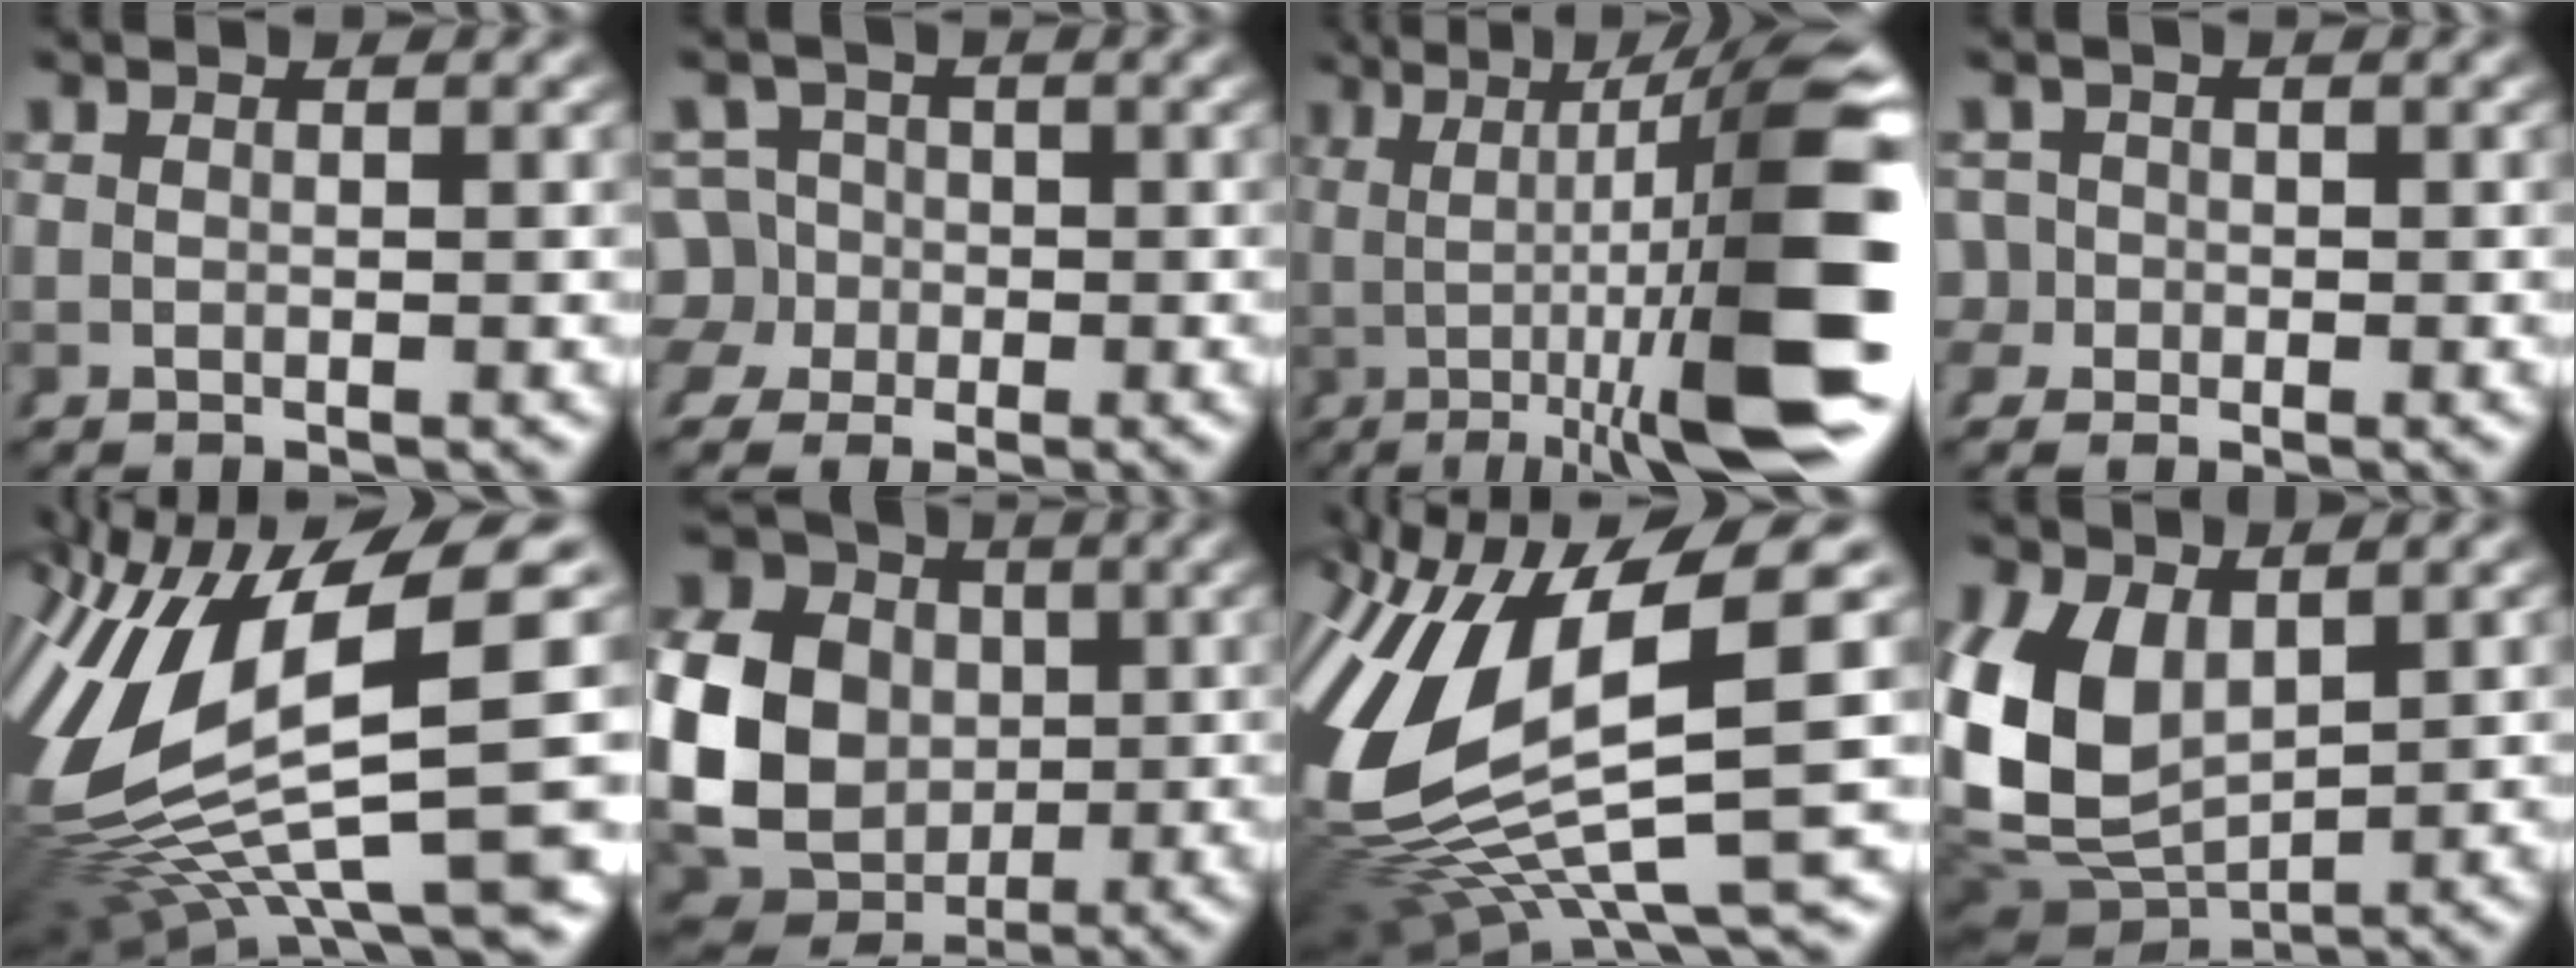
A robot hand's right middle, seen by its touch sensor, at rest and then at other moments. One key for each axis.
{"total": 6.7, "fx": -1.0, "fy": 6.4, "fz": 2.0, "tx": -0.035, "ty": -0.028, "tz": -0.015}
{"total": 14.7, "fx": 0.7, "fy": 3.9, "fz": 14.2, "tx": -0.165, "ty": -0.002, "tz": 0.020}
{"total": 2.5, "fx": -0.4, "fy": 2.4, "fz": 0.4, "tx": -0.005, "ty": -0.011, "tz": -0.007}
{"total": 16.5, "fx": 0.1, "fy": 9.0, "fz": 13.8, "tx": -0.255, "ty": -0.009, "tz": 0.008}
{"total": 18.4, "fx": 1.6, "fy": 16.0, "fz": 8.8, "tx": -0.191, "ty": -0.021, "tz": 0.014}
{"total": 14.0, "fx": 0.4, "fy": 8.0, "fz": 11.4, "tx": -0.235, "ty": -0.013, "tz": 0.012}
{"total": 10.3, "fx": 0.5, "fy": 7.8, "fz": 6.7, "tx": -0.153, "ty": -0.020, "tz": 0.021}